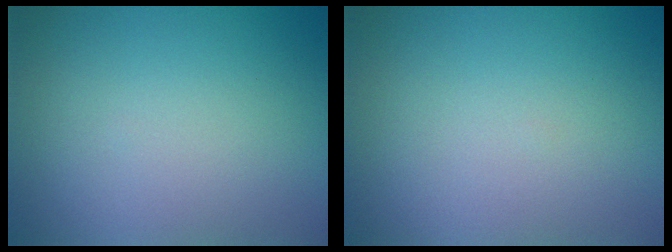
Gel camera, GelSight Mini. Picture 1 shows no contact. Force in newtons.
{"total": 0.0}